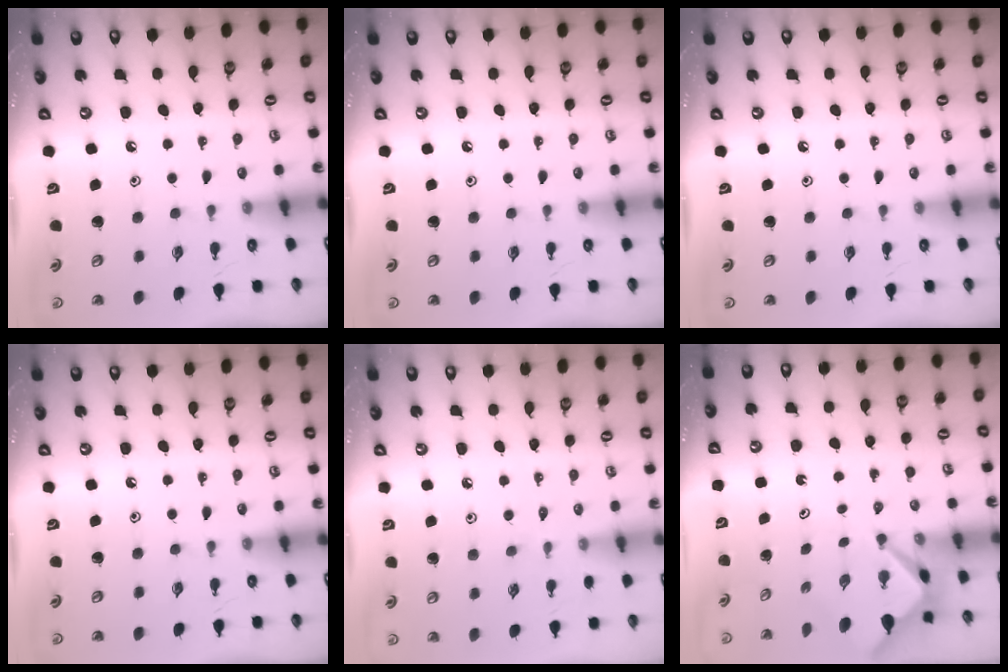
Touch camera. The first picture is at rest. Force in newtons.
{"total": 0.0}
{"total": 0.0}
{"total": 0.0}
{"total": 4.9, "press": 4.8, "slide": 0.8}
{"total": 3.1, "press": 3.0, "slide": 0.3}